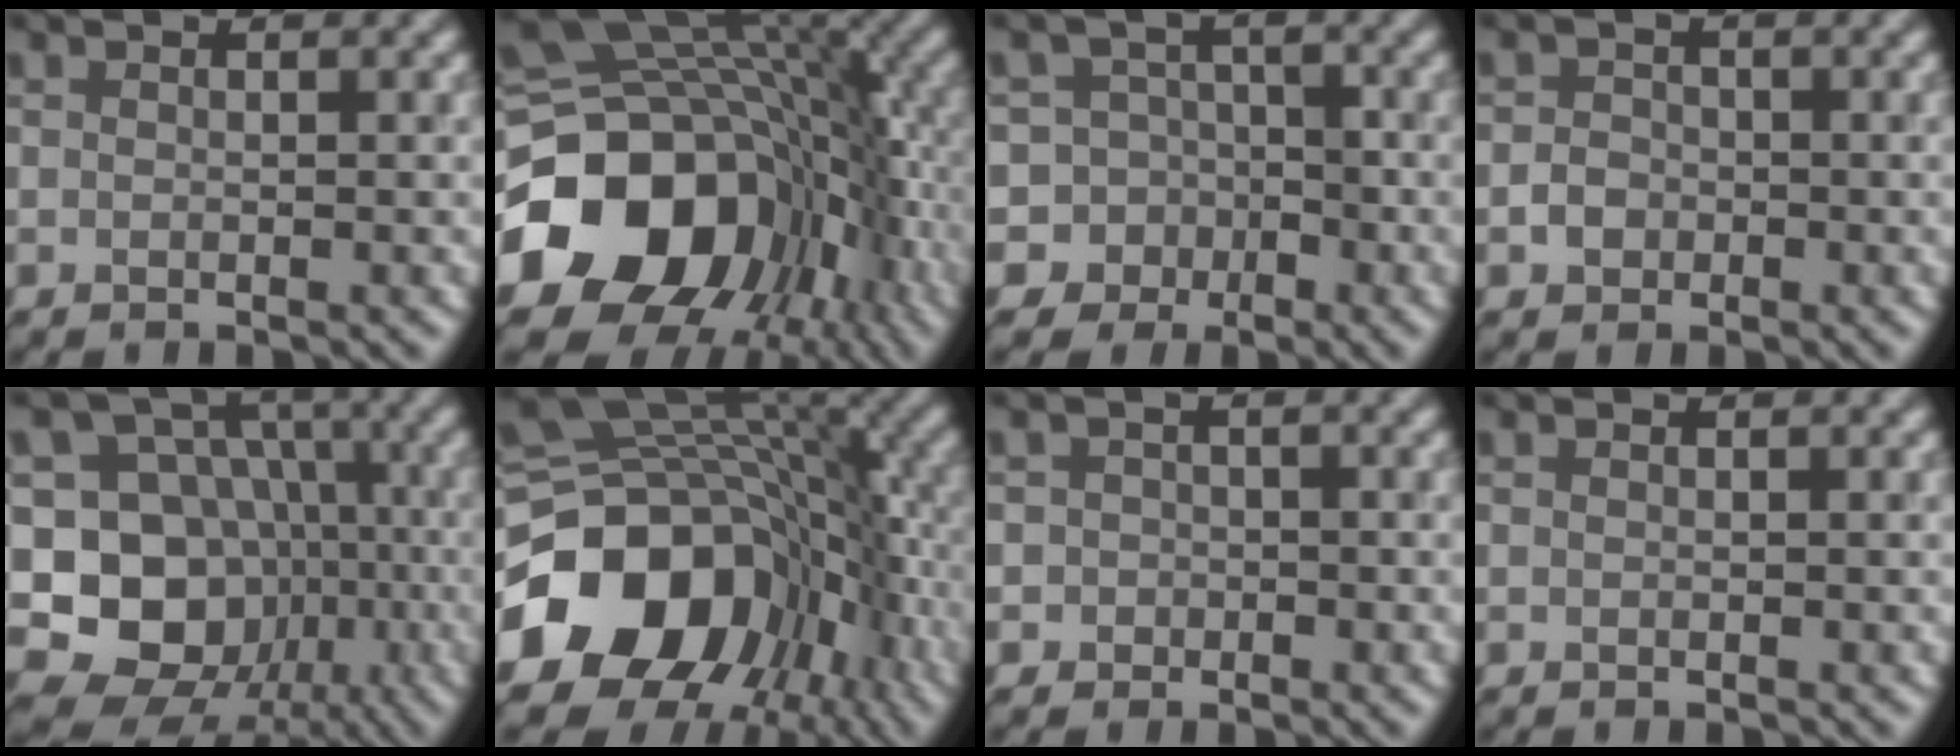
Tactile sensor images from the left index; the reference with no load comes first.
{"total": 18.7, "force": [-5.8, 14.6, 10.1], "torque": [-0.213, -0.028, -0.089]}
{"total": 8.2, "force": [-3.7, 7.3, 0.6], "torque": [0.001, 0.005, -0.087]}
{"total": 1.4, "force": [-0.6, 1.2, 0.5], "torque": [-0.002, 0.002, -0.015]}
{"total": 13.4, "force": [-3.5, 11.7, 5.7], "torque": [-0.101, 0.006, -0.083]}
{"total": 17.8, "force": [-6.1, 13.7, 9.5], "torque": [-0.196, -0.026, -0.089]}
{"total": 1.5, "force": [-0.4, 1.5, 0.0], "torque": [0.023, 0.006, -0.014]}
{"total": 0.0}